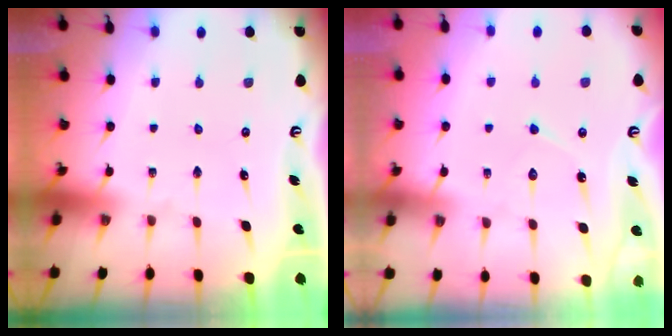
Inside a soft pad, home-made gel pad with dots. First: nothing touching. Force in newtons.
{"total": 6.5, "press": 6.5, "slide": 0.6}